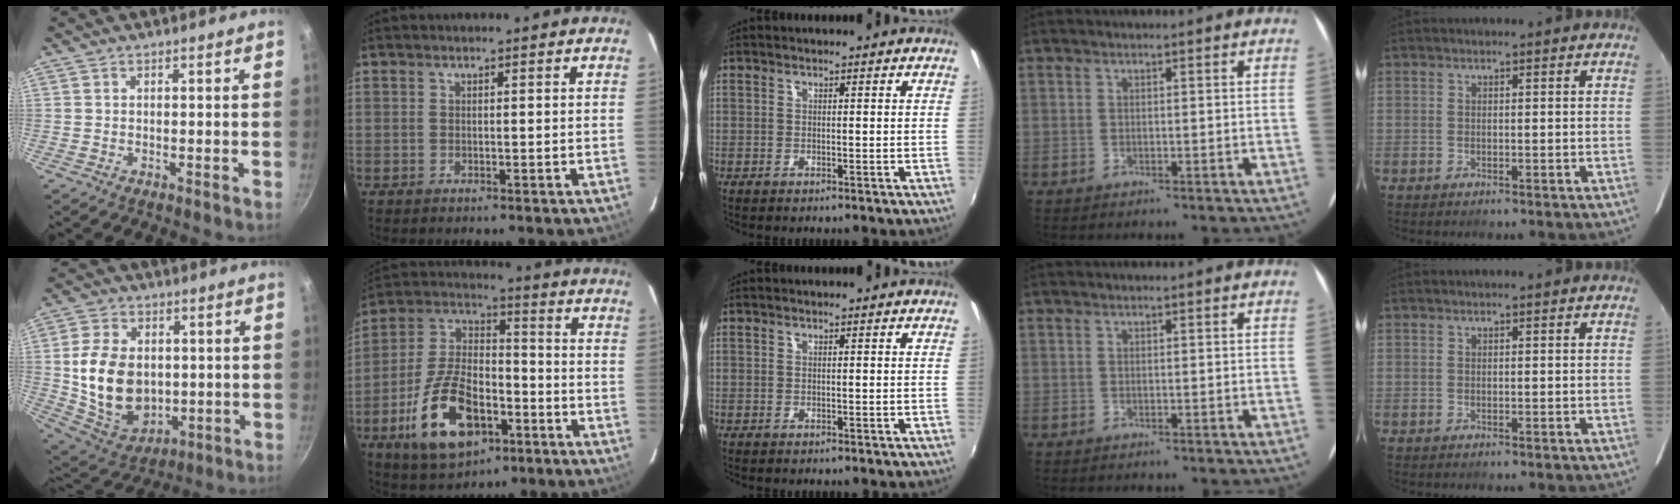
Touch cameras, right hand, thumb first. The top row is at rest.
{"thumb": {"total": 16.7, "force": [0.4, 12.2, 11.4], "torque": [-0.185, -0.007, 0.025]}, "index": {"total": 18.1, "force": [-7.9, 9.6, 13.1], "torque": [-0.271, 0.009, -0.128]}}